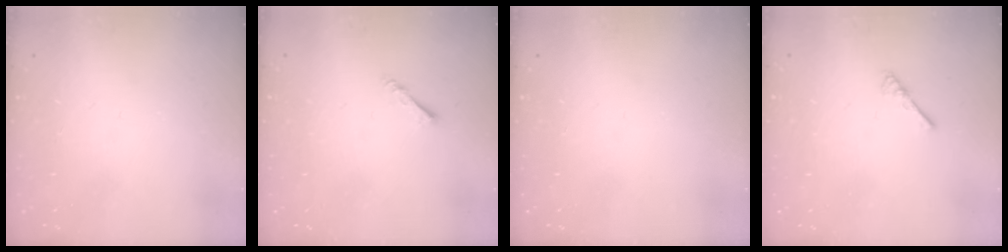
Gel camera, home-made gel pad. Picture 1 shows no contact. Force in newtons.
{"total": 1.8, "press": 1.8, "slide": 0.1}
{"total": 0.0}
{"total": 1.8, "press": 1.7, "slide": 0.4}